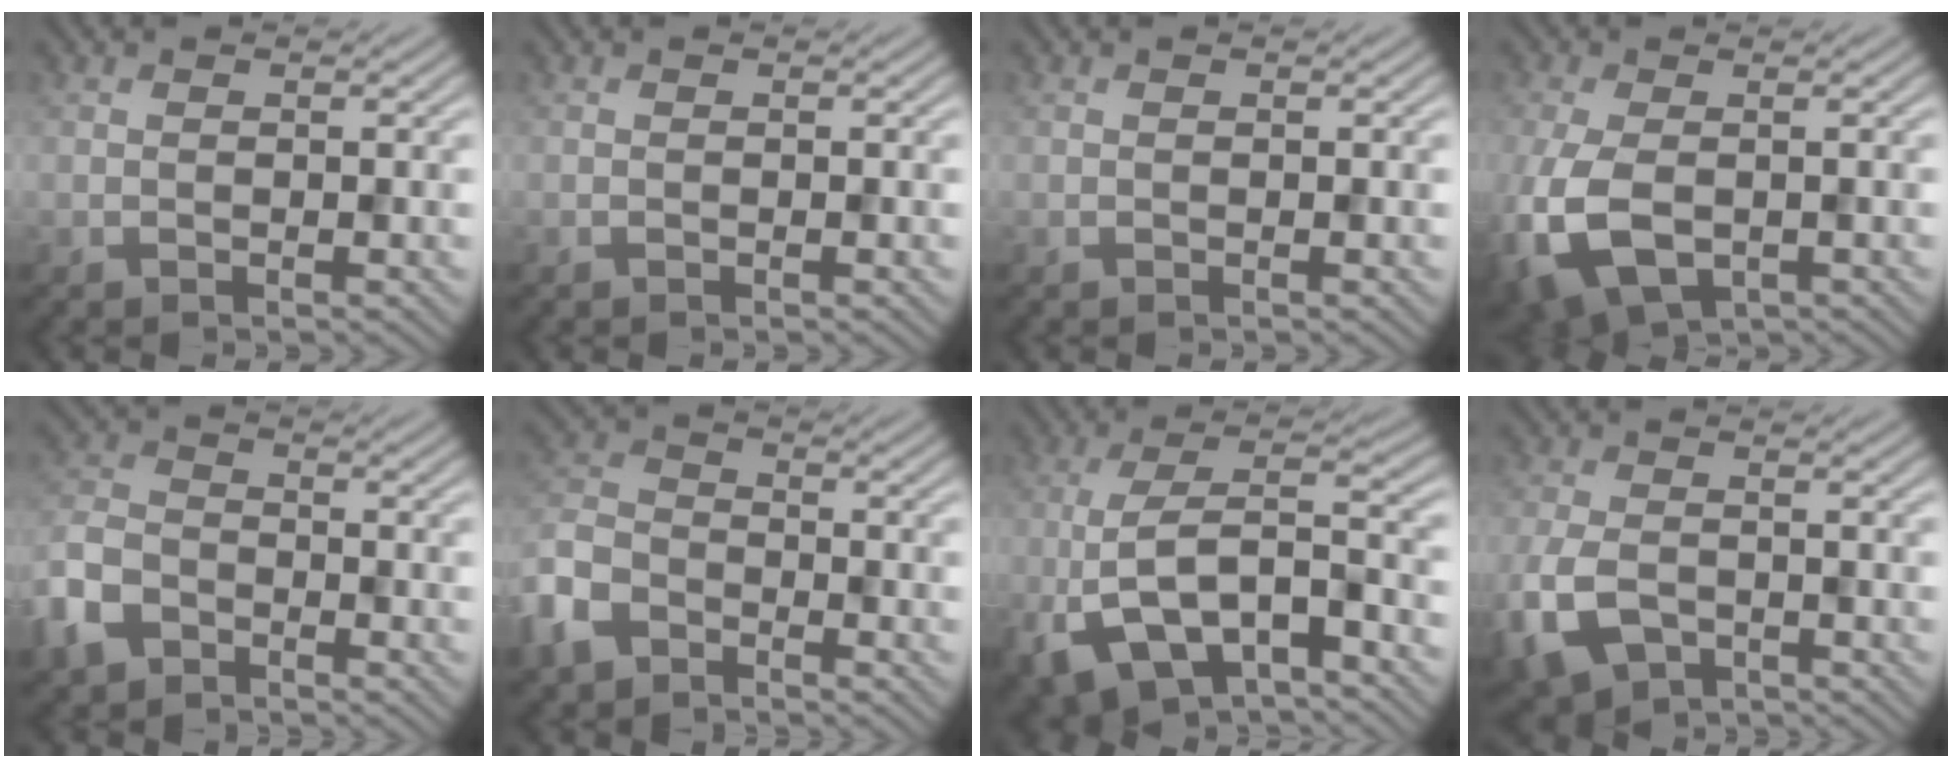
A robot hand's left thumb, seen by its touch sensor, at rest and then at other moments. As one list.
[{"total": 0.0}, {"total": 0.0}, {"total": 8.8, "force": [-2.7, 5.1, 6.6], "torque": [-0.181, -0.027, -0.046]}, {"total": 7.0, "force": [-4.6, 4.1, 3.3], "torque": [-0.091, -0.006, -0.109]}, {"total": 8.0, "force": [-5.4, 4.4, 3.9], "torque": [-0.101, -0.008, -0.129]}, {"total": 12.5, "force": [-5.3, 5.0, 10.1], "torque": [-0.204, -0.013, -0.100]}, {"total": 7.1, "force": [-3.6, 4.1, 4.6], "torque": [-0.119, -0.018, -0.070]}]